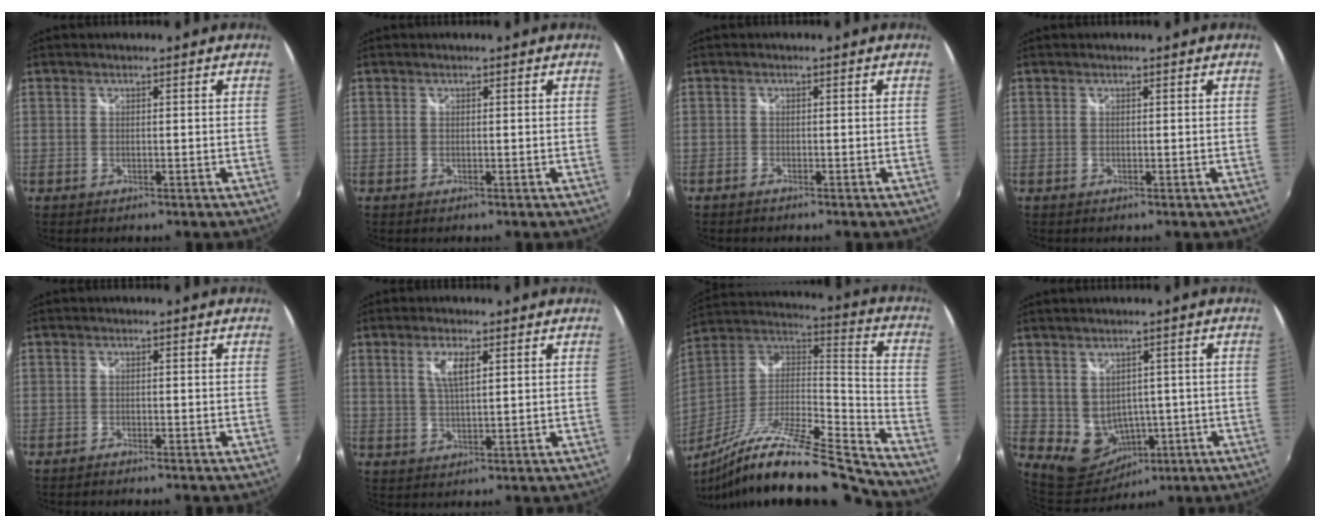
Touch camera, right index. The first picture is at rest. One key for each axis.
{"total": 0.0}
{"total": 1.1, "fx": -1.0, "fy": 0.4, "fz": 0.2, "tx": -0.010, "ty": -0.002, "tz": -0.020}
{"total": 0.0}
{"total": 1.5, "fx": -1.4, "fy": 0.2, "fz": 0.5, "tx": -0.020, "ty": -0.007, "tz": -0.027}
{"total": 4.6, "fx": 1.9, "fy": 1.2, "fz": 4.0, "tx": -0.077, "ty": -0.001, "tz": 0.035}
{"total": 24.6, "fx": -19.5, "fy": 2.3, "fz": 14.8, "tx": -0.245, "ty": -0.037, "tz": -0.329}
{"total": 8.1, "fx": -0.7, "fy": 7.2, "fz": 3.8, "tx": -0.083, "ty": -0.004, "tz": 0.014}